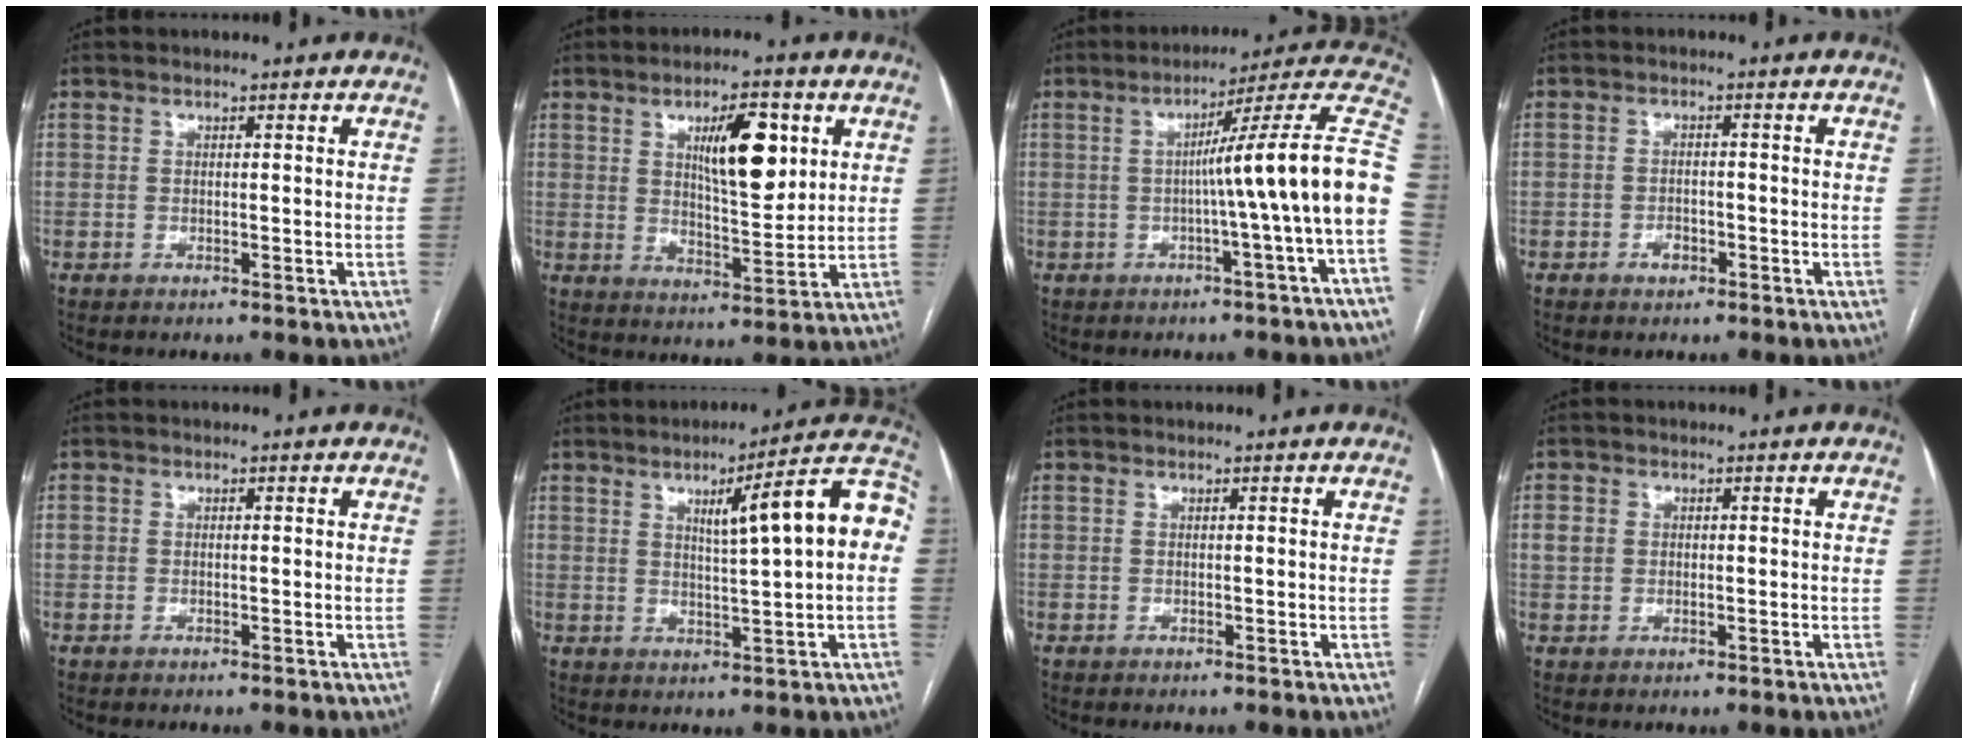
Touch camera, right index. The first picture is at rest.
{"total": 10.3, "force": [3.7, 3.1, 9.1], "torque": [-0.147, 0.002, 0.066]}
{"total": 15.0, "force": [-1.4, -2.2, 14.7], "torque": [-0.182, 0.030, -0.030]}
{"total": 2.0, "force": [-1.2, 1.4, 1.0], "torque": [-0.010, 0.006, -0.016]}
{"total": 0.5, "force": [-0.1, 0.5, 0.2], "torque": [0.001, 0.002, -0.004]}
{"total": 12.5, "force": [2.2, 0.6, 12.3], "torque": [-0.166, 0.027, 0.027]}
{"total": 0.0}
{"total": 2.4, "force": [0.3, 2.1, 1.1], "torque": [-0.026, 0.012, 0.008]}